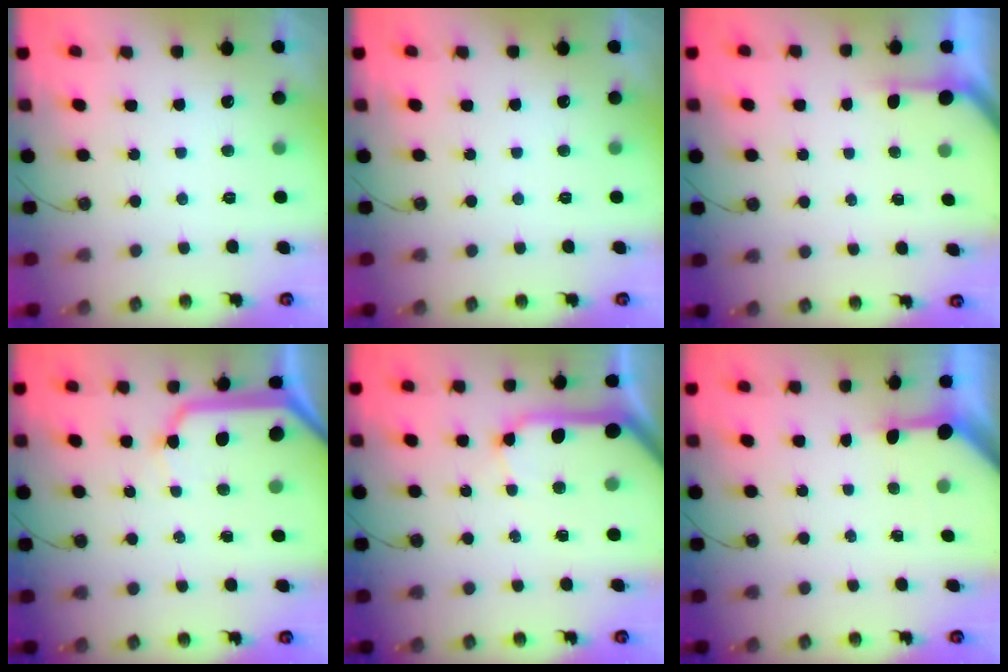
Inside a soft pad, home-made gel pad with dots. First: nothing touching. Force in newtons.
{"total": 0.0}
{"total": 1.4, "press": 1.4, "slide": 0.2}
{"total": 11.9, "press": 11.8, "slide": 1.4}
{"total": 14.9, "press": 14.7, "slide": 1.9}
{"total": 3.5, "press": 3.5, "slide": 0.4}